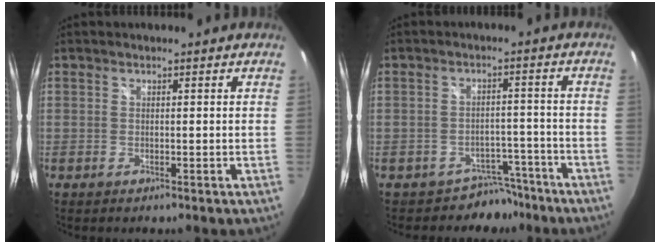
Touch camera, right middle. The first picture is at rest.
{"total": 5.9, "force": [-4.8, 3.5, -0.2], "torque": [0.006, 0.027, -0.067]}